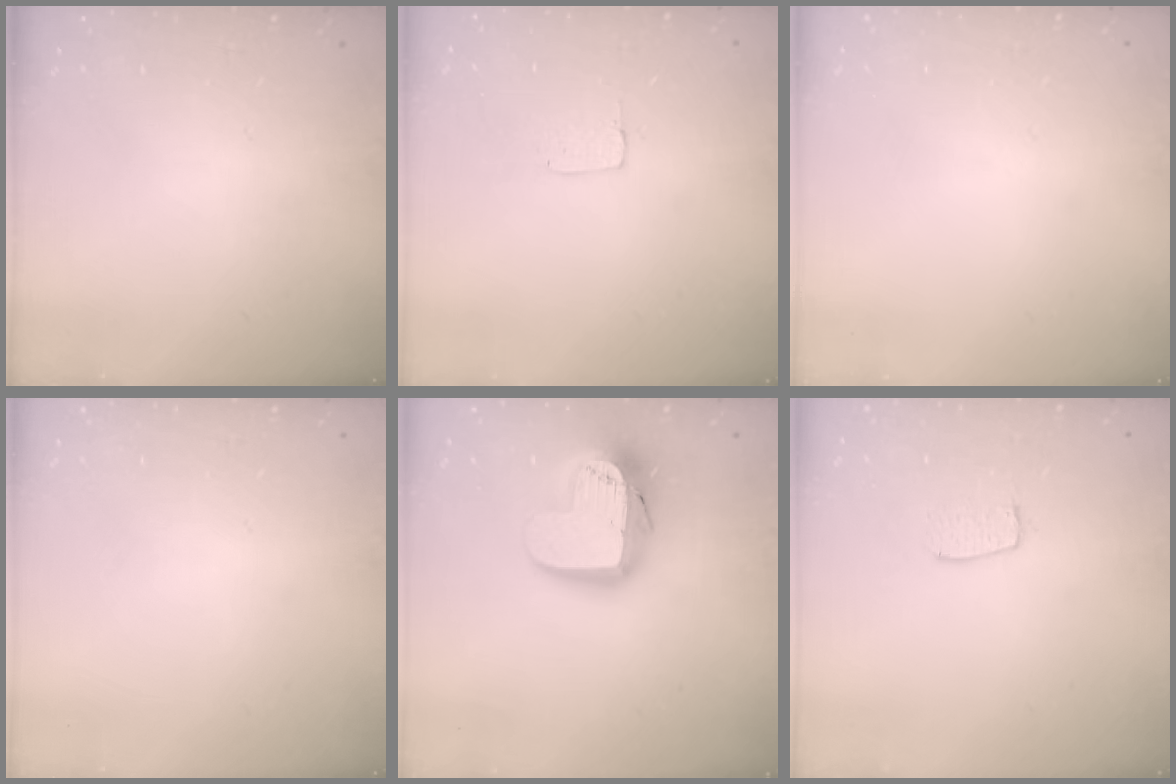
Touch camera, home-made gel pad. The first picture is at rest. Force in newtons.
{"total": 3.1, "press": 3.1, "slide": 0.2}
{"total": 0.0}
{"total": 0.0}
{"total": 18.0, "press": 17.9, "slide": 1.2}
{"total": 5.9, "press": 5.9, "slide": 0.3}